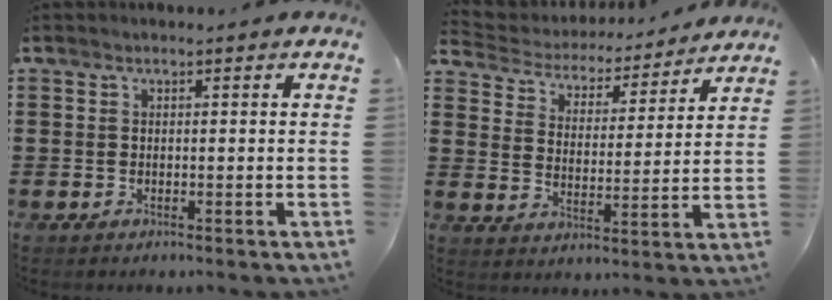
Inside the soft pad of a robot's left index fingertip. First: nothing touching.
{"total": 4.0, "force": [4.0, 0.6, 0.2], "torque": [-0.030, -0.034, 0.061]}